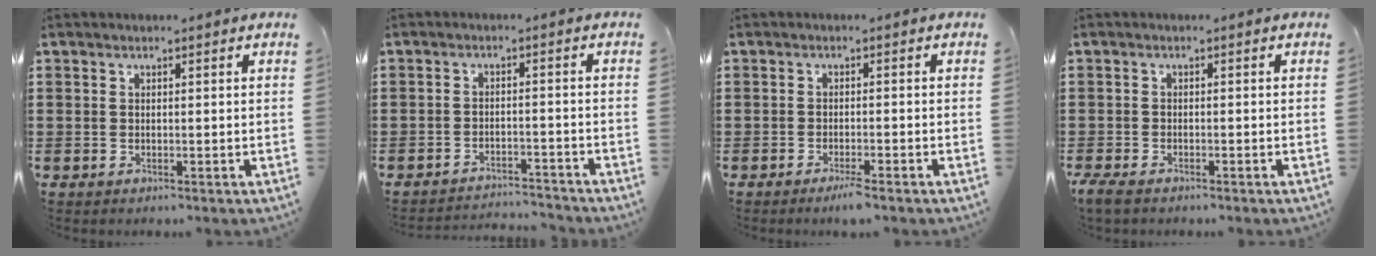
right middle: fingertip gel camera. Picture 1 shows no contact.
{"total": 3.0, "force": [-3.0, 0.0, 0.0], "torque": [-0.006, -0.002, -0.063]}
{"total": 2.0, "force": [-1.6, 0.1, 1.2], "torque": [-0.020, 0.001, -0.029]}
{"total": 1.7, "force": [-1.3, 0.5, 0.8], "torque": [-0.031, -0.005, -0.029]}